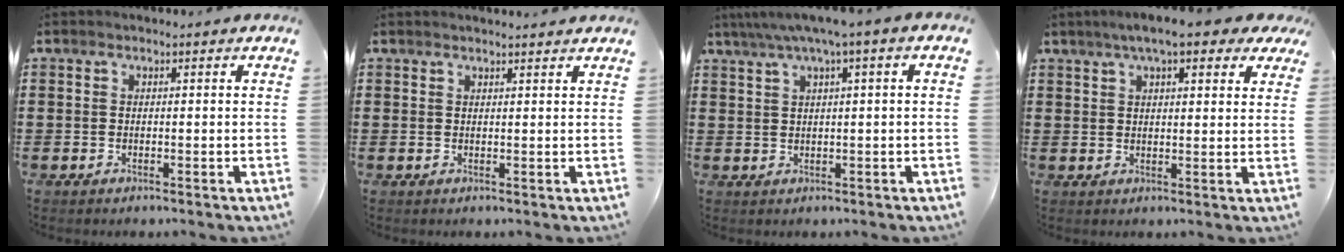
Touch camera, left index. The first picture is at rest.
{"total": 1.2, "force": [1.2, -0.1, 0.3], "torque": [-0.007, -0.001, 0.023]}
{"total": 3.2, "force": [0.9, 0.0, 3.1], "torque": [-0.058, -0.002, 0.013]}
{"total": 6.7, "force": [4.7, 1.3, 4.6], "torque": [-0.084, -0.001, 0.080]}